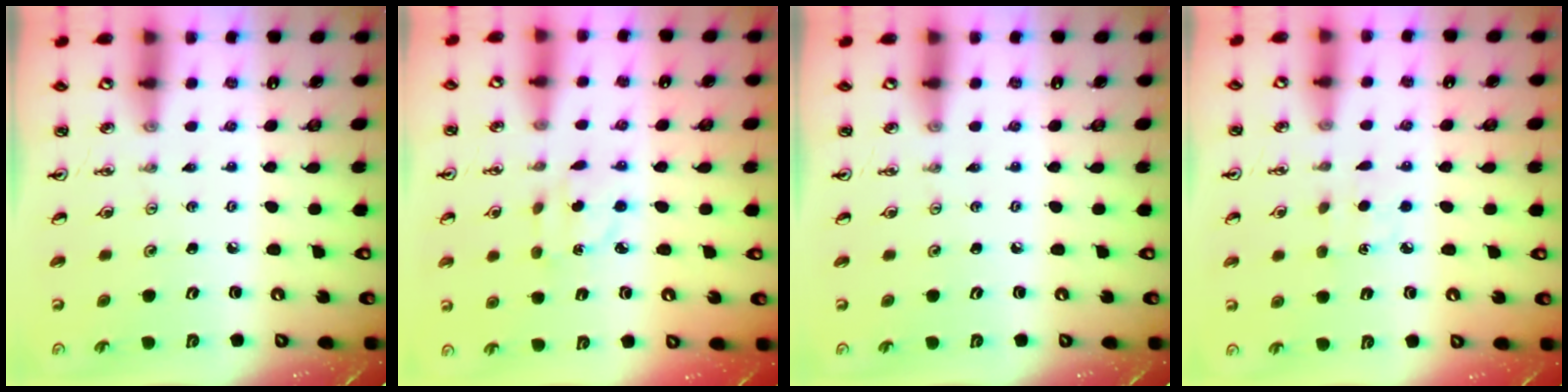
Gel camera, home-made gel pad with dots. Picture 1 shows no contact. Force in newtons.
{"total": 2.9, "press": 2.9, "slide": 0.6}
{"total": 0.0}
{"total": 2.9, "press": 2.9, "slide": 0.3}